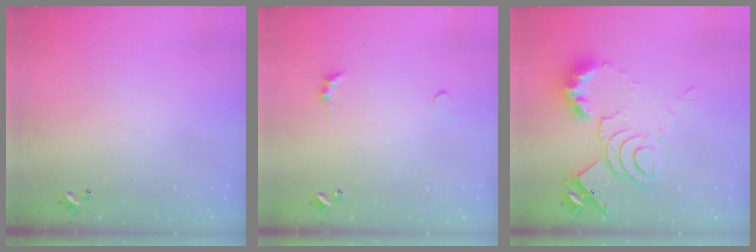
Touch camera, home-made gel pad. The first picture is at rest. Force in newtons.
{"total": 3.7, "press": 3.6, "slide": 0.5}
{"total": 12.1, "press": 12.0, "slide": 1.6}